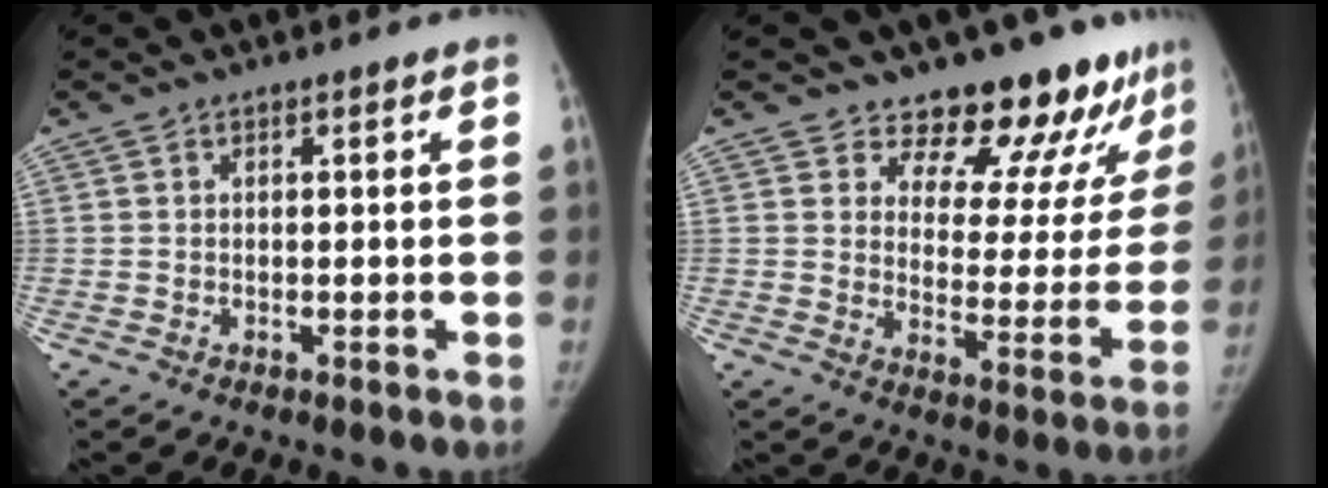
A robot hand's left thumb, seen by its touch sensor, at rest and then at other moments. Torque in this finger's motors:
{"motor_torque": [0.09, 0.17, -0.41, -0.49, 0.00]}